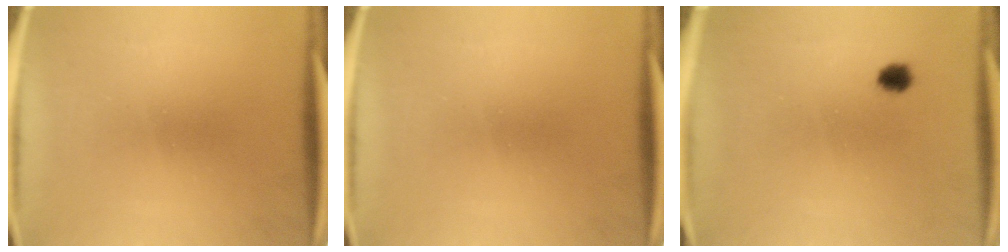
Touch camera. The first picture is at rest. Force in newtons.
{"total": 0.0}
{"total": 2.1}